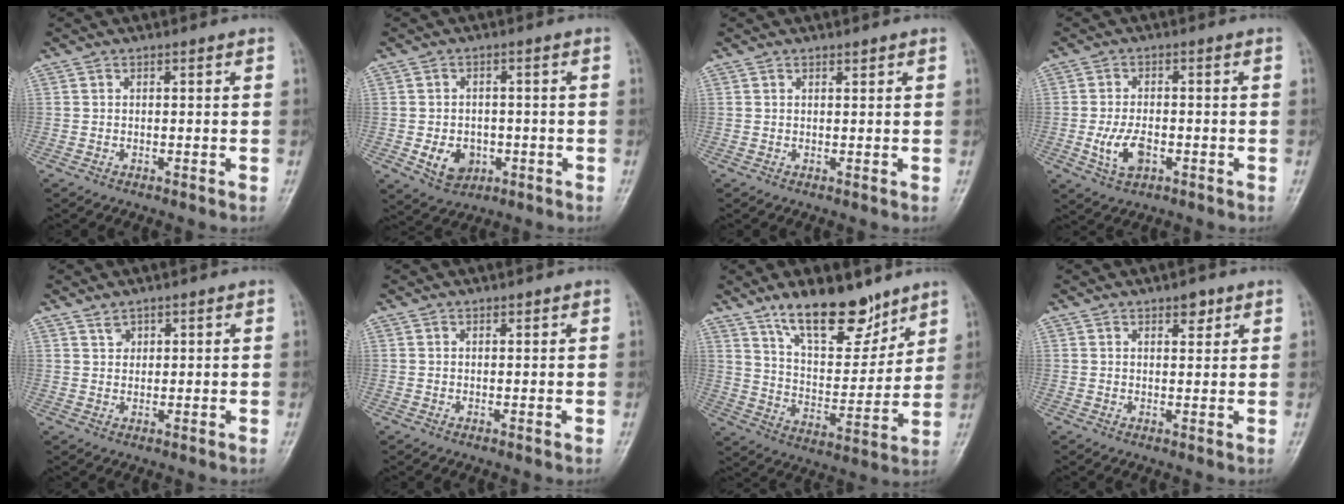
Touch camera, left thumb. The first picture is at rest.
{"total": 6.1, "force": [-1.8, 4.8, 3.3], "torque": [-0.032, 0.007, -0.019]}
{"total": 0.7, "force": [0.6, 0.3, 0.3], "torque": [-0.005, -0.004, 0.009]}
{"total": 5.7, "force": [-1.7, 3.2, 4.4], "torque": [-0.084, 0.005, -0.028]}
{"total": 1.9, "force": [1.4, 1.2, 0.5], "torque": [0.003, -0.008, 0.025]}
{"total": 0.5, "force": [0.4, 0.2, 0.2], "torque": [-0.004, -0.003, 0.007]}
{"total": 16.2, "force": [11.6, 6.7, 9.1], "torque": [-0.102, -0.080, 0.203]}
{"total": 3.0, "force": [1.8, 1.5, 1.8], "torque": [-0.012, -0.009, 0.027]}